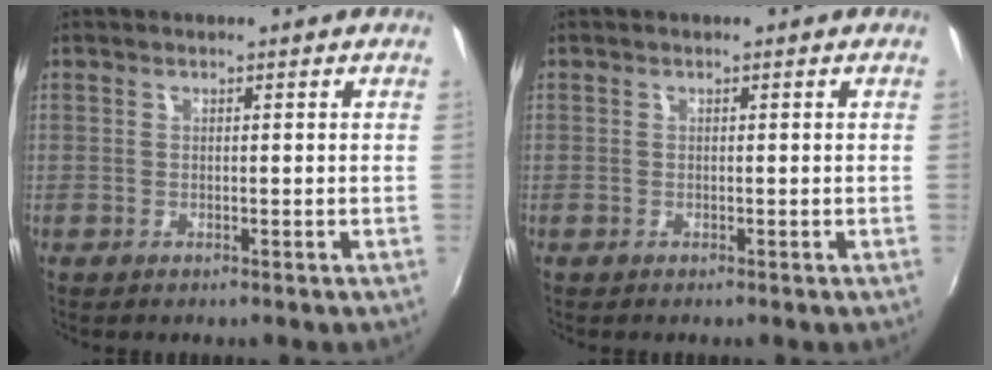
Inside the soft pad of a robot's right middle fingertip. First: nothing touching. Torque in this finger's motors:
{"motor_torque": [0.81, -0.65, -0.10, -0.21]}